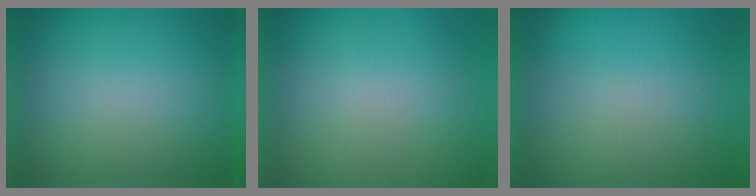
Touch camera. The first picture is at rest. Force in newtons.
{"total": 6.1}
{"total": 5.7}